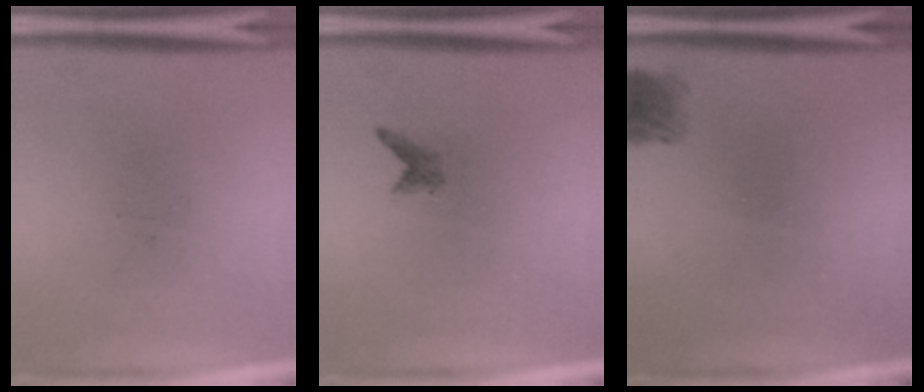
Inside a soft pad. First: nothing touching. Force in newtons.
{"total": 1.0}
{"total": 2.1}